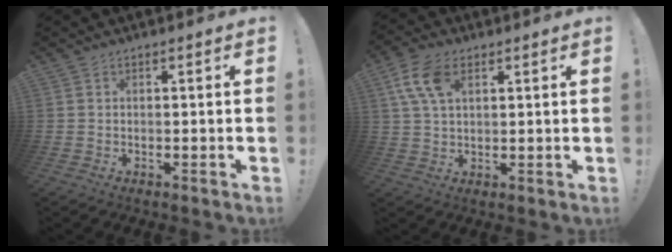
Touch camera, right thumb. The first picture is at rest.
{"total": 9.8, "force": [3.9, 5.6, 7.0], "torque": [-0.138, 0.000, 0.075]}